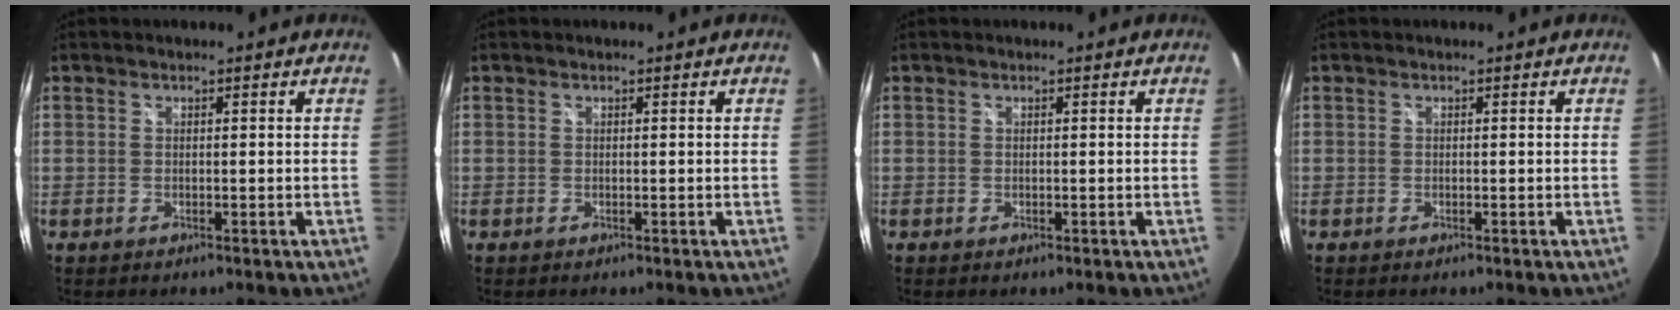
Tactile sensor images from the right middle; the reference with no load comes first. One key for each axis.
{"total": 0.0}
{"total": 0.0}
{"total": 0.0}